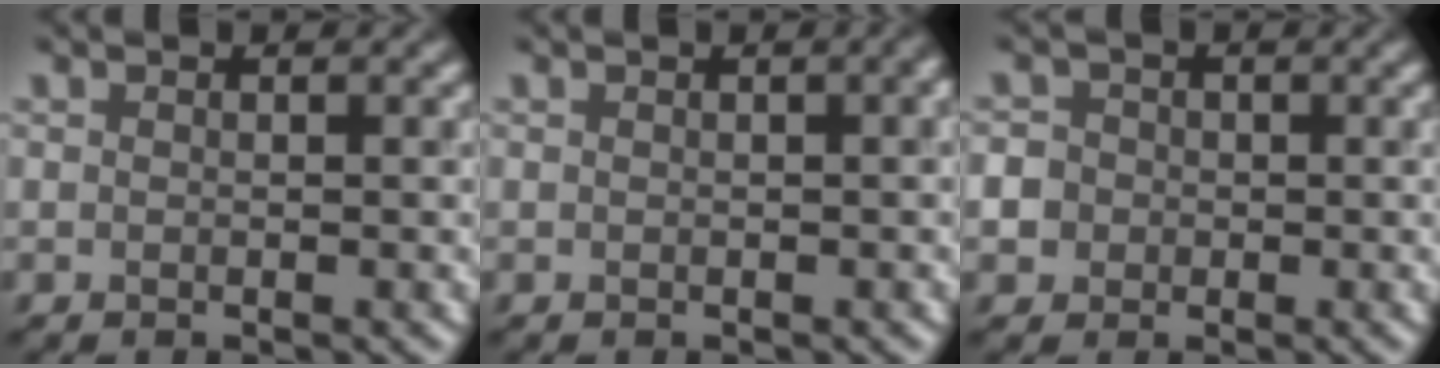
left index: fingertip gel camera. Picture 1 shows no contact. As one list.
[{"total": 2.0, "force": [0.4, 0.7, 1.8], "torque": [-0.012, 0.010, 0.005]}, {"total": 5.8, "force": [-0.8, 5.4, 2.0], "torque": [-0.040, 0.016, -0.048]}]